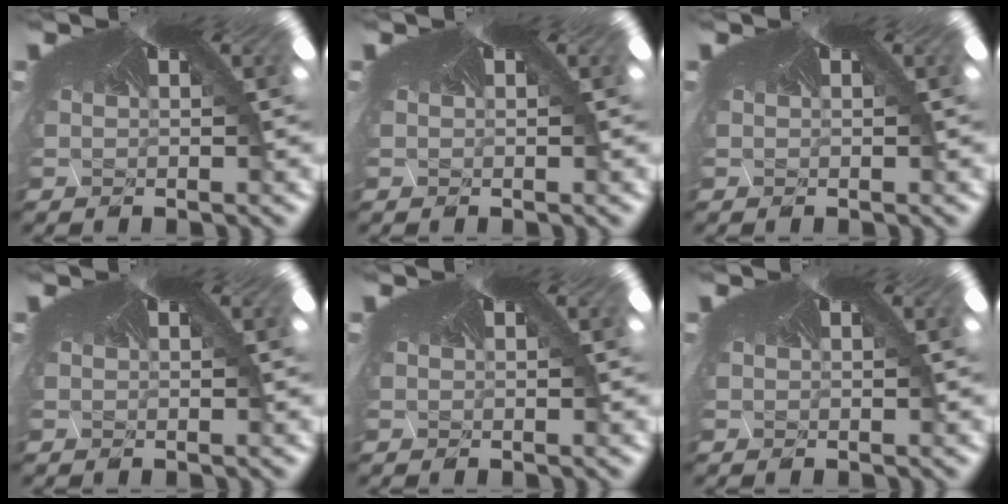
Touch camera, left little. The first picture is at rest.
{"total": 0.0}
{"total": 0.0}
{"total": 0.0}
{"total": 0.0}
{"total": 0.0}